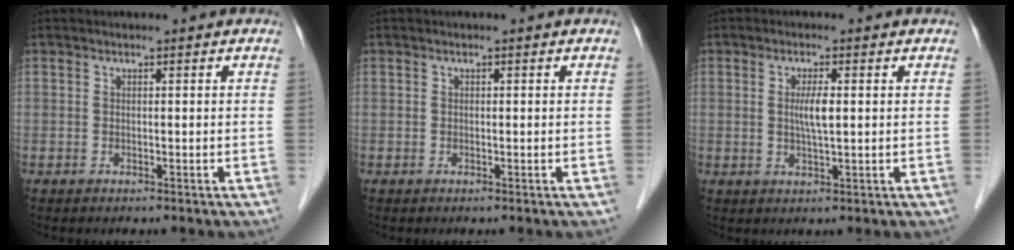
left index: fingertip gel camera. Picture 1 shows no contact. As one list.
[{"total": 0.0}, {"total": 3.3, "force": [0.4, 0.4, 3.3], "torque": [-0.061, -0.001, 0.006]}]